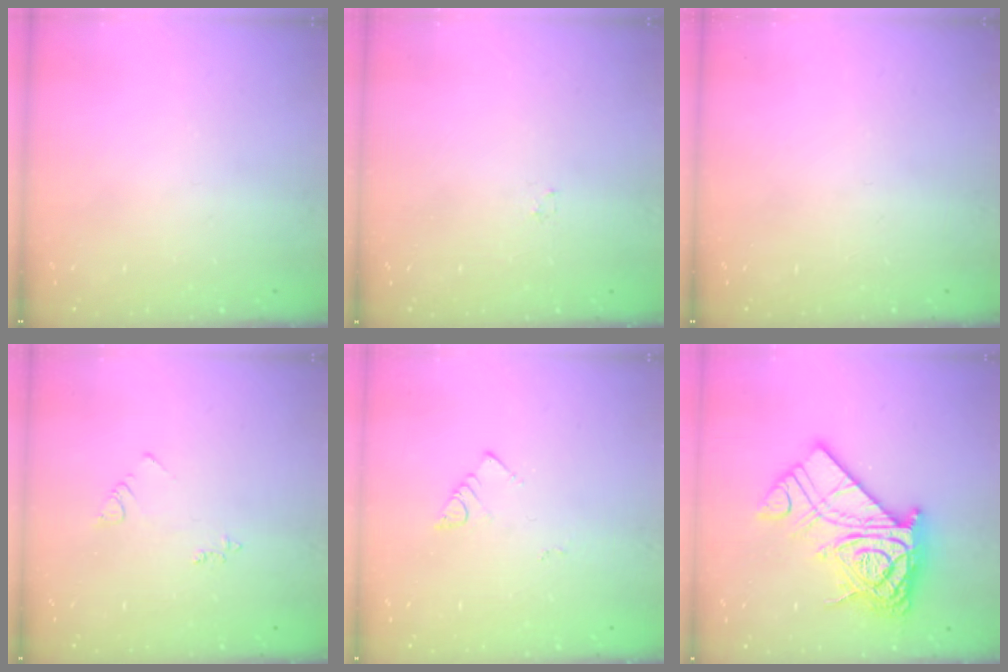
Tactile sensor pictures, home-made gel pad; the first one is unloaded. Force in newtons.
{"total": 0.8, "press": 0.8, "slide": 0.2}
{"total": 0.0}
{"total": 3.9, "press": 3.8, "slide": 0.7}
{"total": 2.7, "press": 2.7, "slide": 0.6}
{"total": 19.9, "press": 19.8, "slide": 2.2}